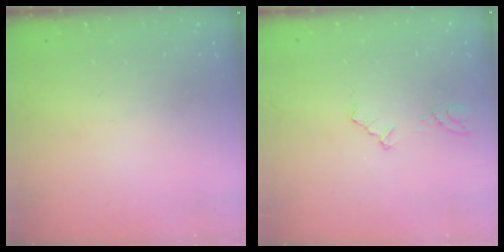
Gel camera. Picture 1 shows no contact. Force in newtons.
{"total": 2.4, "press": 2.3, "slide": 0.4}